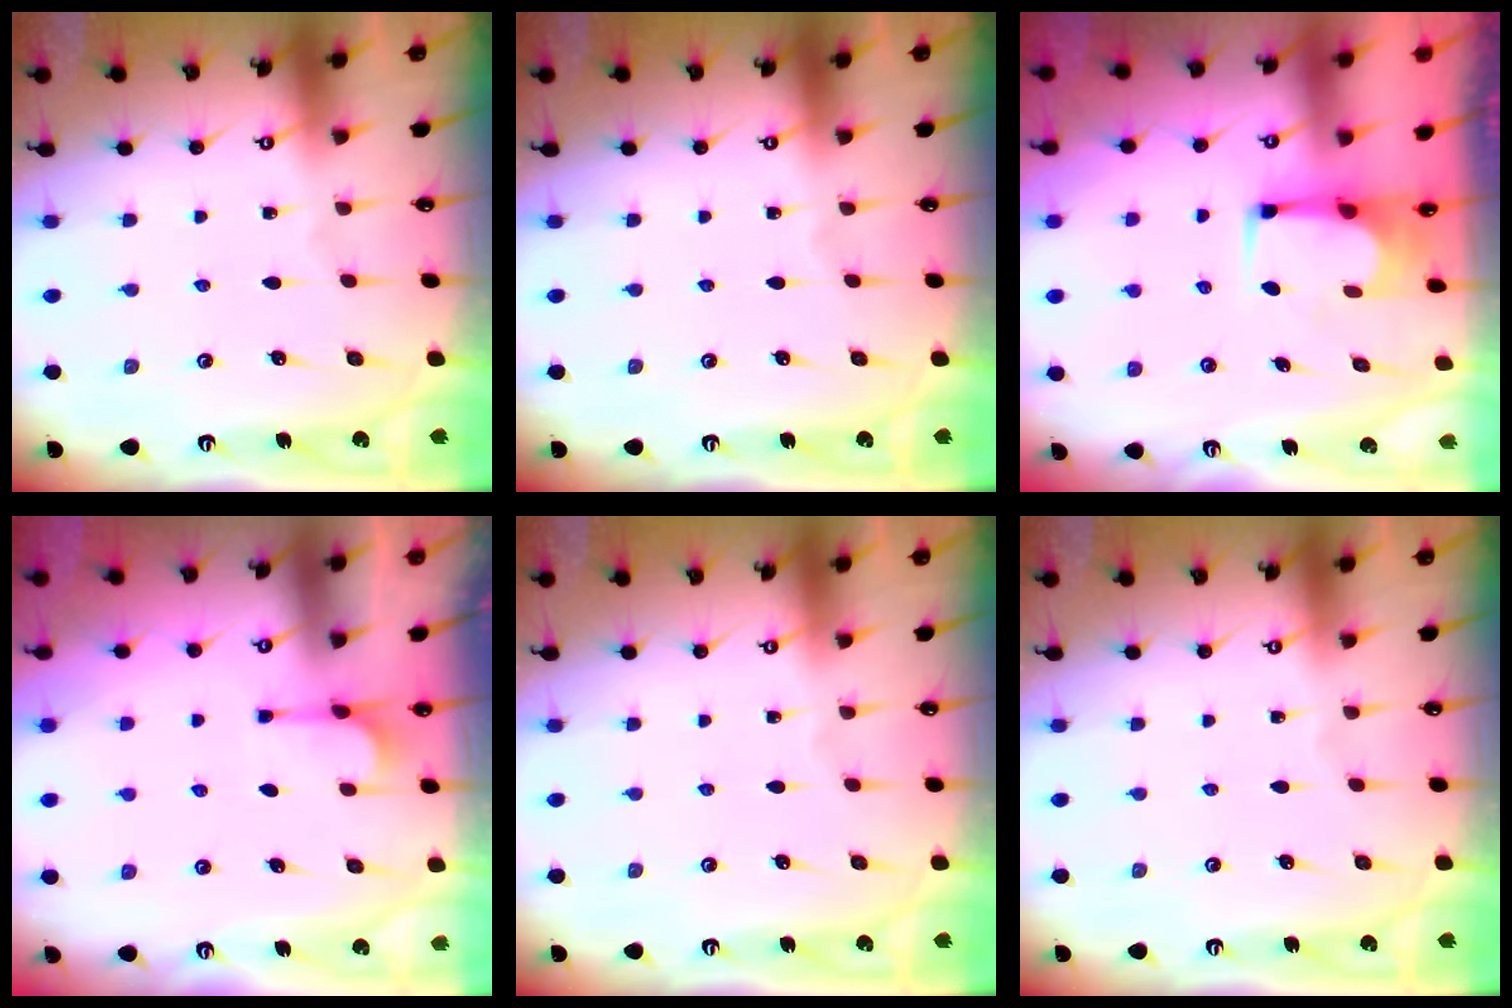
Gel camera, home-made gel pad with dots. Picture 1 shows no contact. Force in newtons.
{"total": 0.0}
{"total": 2.1, "press": 2.1, "slide": 0.1}
{"total": 3.8, "press": 3.6, "slide": 1.0}
{"total": 0.0}
{"total": 0.0}